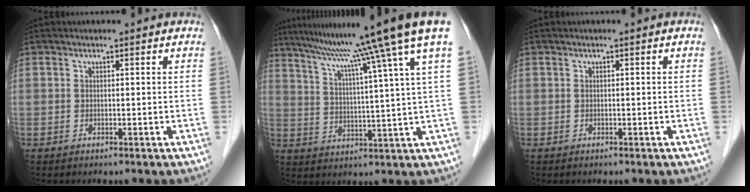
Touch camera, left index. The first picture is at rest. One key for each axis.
{"total": 17.5, "fx": 12.6, "fy": -2.3, "fz": 11.9, "tx": -0.186, "ty": 0.002, "tz": 0.171}
{"total": 0.0}